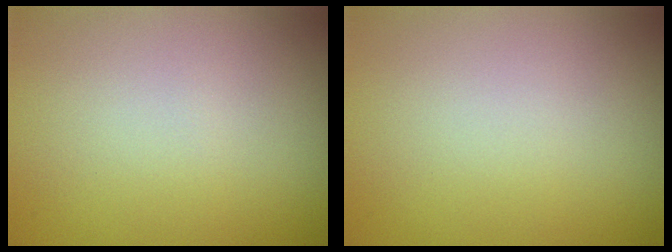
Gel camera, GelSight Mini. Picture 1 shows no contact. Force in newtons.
{"total": 0.0}